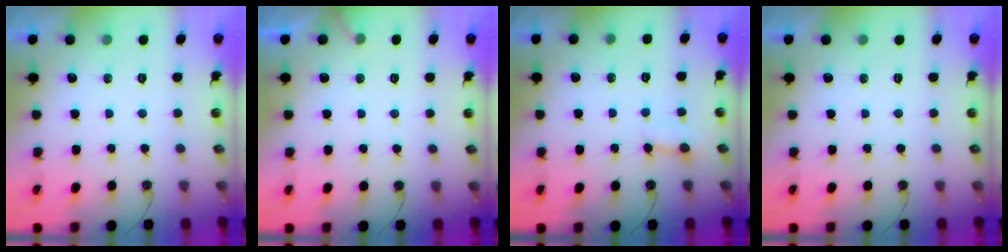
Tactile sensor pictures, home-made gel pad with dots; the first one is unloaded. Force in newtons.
{"total": 4.6, "press": 4.6, "slide": 0.4}
{"total": 3.0, "press": 3.0, "slide": 0.3}
{"total": 0.0}